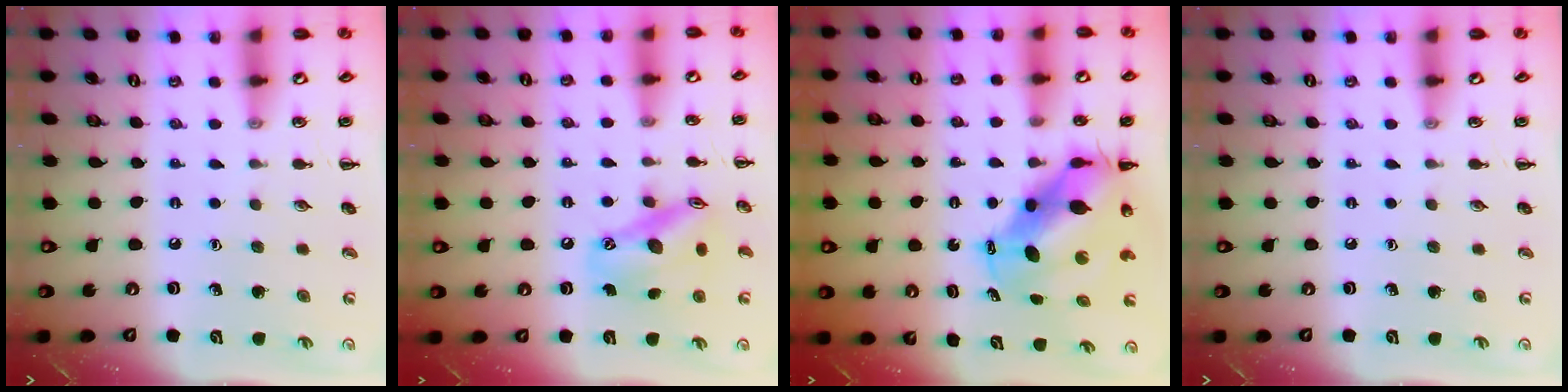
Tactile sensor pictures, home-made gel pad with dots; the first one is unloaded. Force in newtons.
{"total": 14.0, "press": 13.7, "slide": 3.0}
{"total": 9.7, "press": 9.3, "slide": 2.8}
{"total": 0.0}